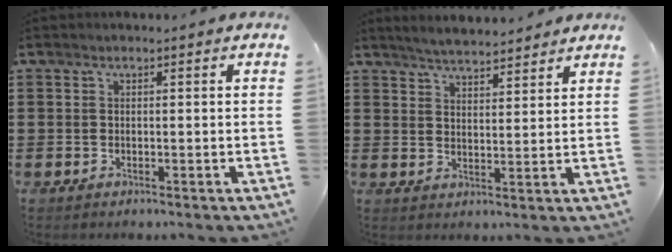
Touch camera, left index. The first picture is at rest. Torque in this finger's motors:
{"motor_torque": [-0.41, 0.52, -0.10, -0.05]}